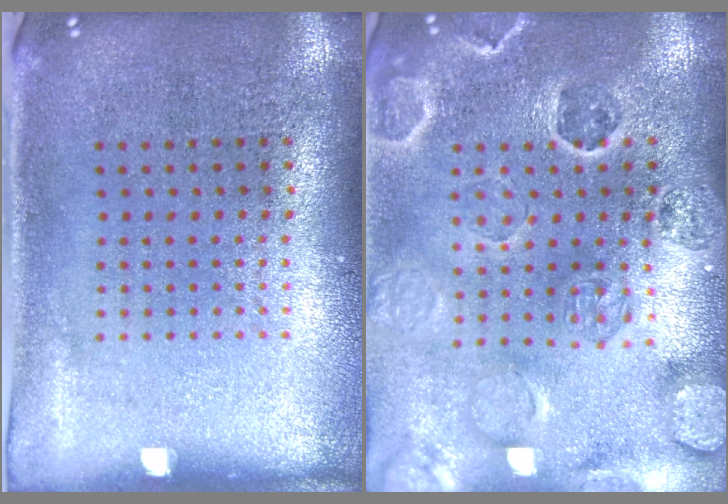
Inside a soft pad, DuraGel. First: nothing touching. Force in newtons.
{"total": 2.6, "press": 2.5, "slide": 0.8}